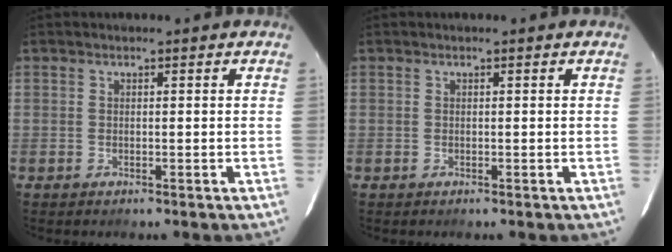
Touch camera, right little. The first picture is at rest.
{"total": 0.0}